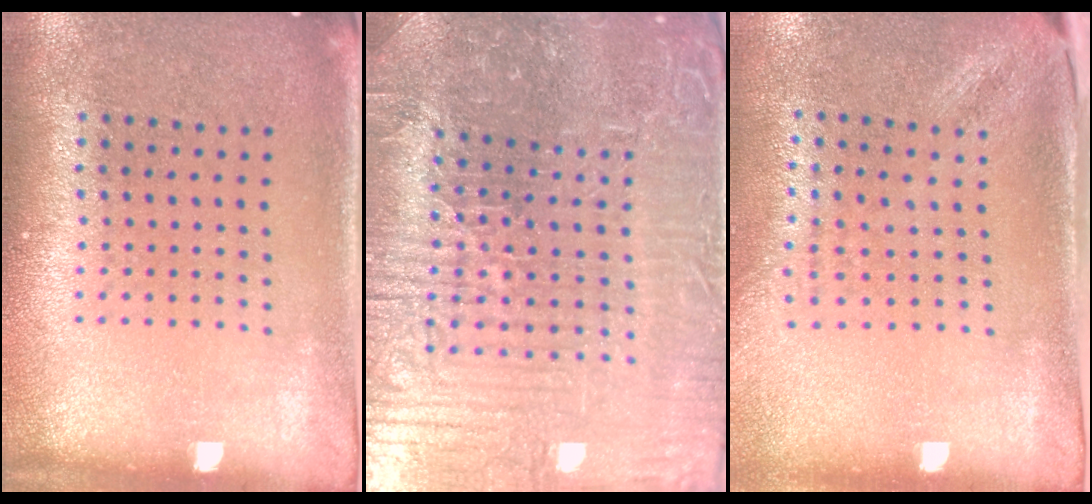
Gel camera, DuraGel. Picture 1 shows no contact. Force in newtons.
{"total": 5.9, "press": 5.7, "slide": 1.8}
{"total": 1.8, "press": 1.4, "slide": 1.2}